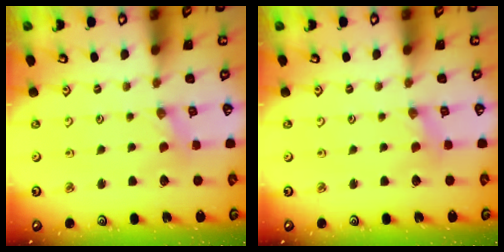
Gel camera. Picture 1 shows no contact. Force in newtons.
{"total": 0.9, "press": 0.9, "slide": 0.2}